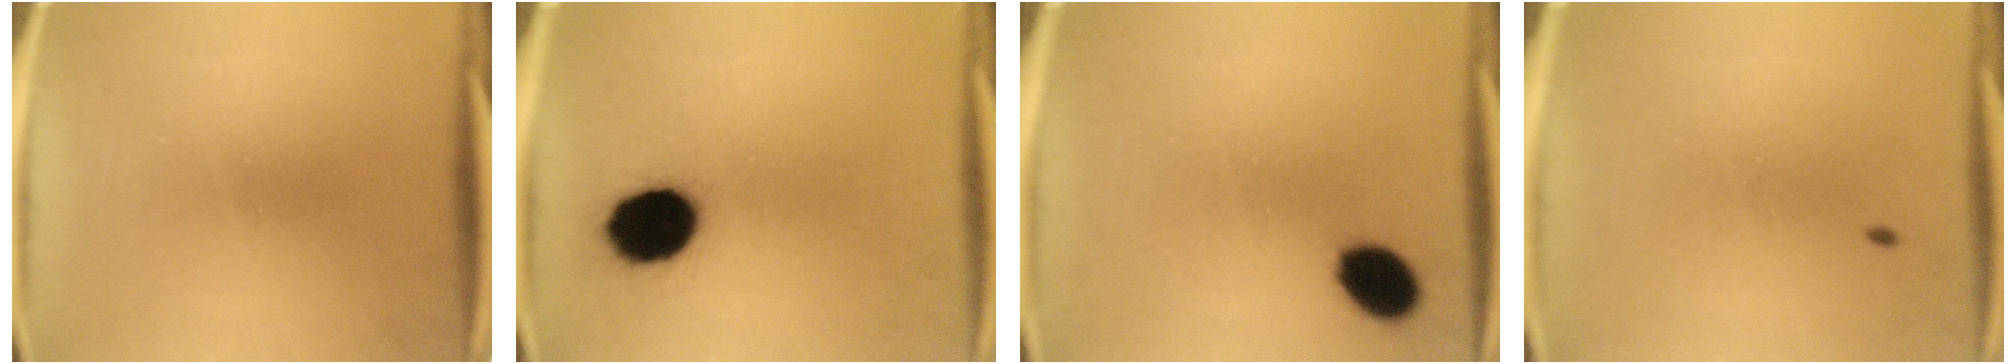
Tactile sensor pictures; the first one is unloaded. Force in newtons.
{"total": 14.8}
{"total": 8.4}
{"total": 0.7}